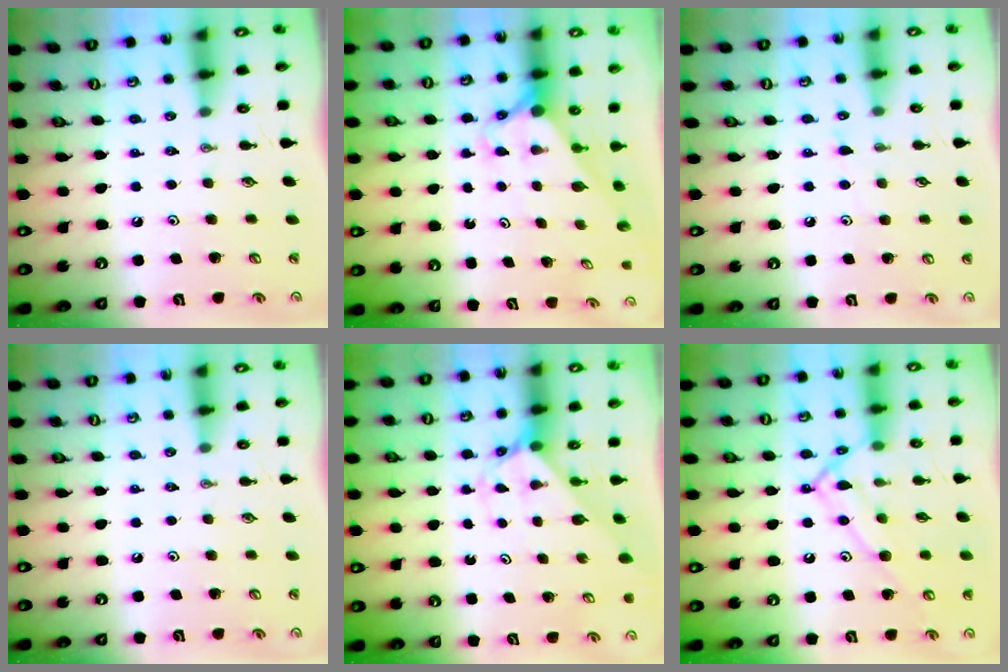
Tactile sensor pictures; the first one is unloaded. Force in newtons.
{"total": 2.8, "press": 2.8, "slide": 0.0}
{"total": 2.7, "press": 2.7, "slide": 0.3}
{"total": 0.0}
{"total": 2.2, "press": 2.2, "slide": 0.1}
{"total": 13.3, "press": 13.3, "slide": 0.8}